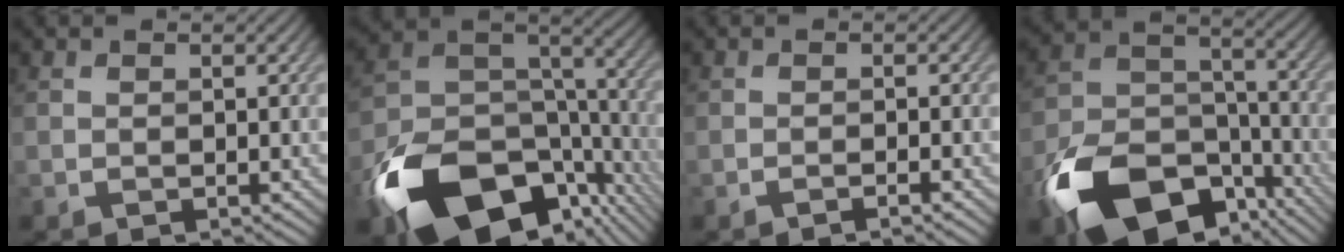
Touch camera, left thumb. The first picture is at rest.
{"total": 18.8, "force": [-10.3, 11.3, 10.9], "torque": [-0.221, -0.053, -0.163]}
{"total": 1.8, "force": [-1.2, 0.1, 1.4], "torque": [-0.018, 0.006, -0.029]}
{"total": 16.7, "force": [-9.9, 9.7, 9.3], "torque": [-0.195, -0.045, -0.175]}